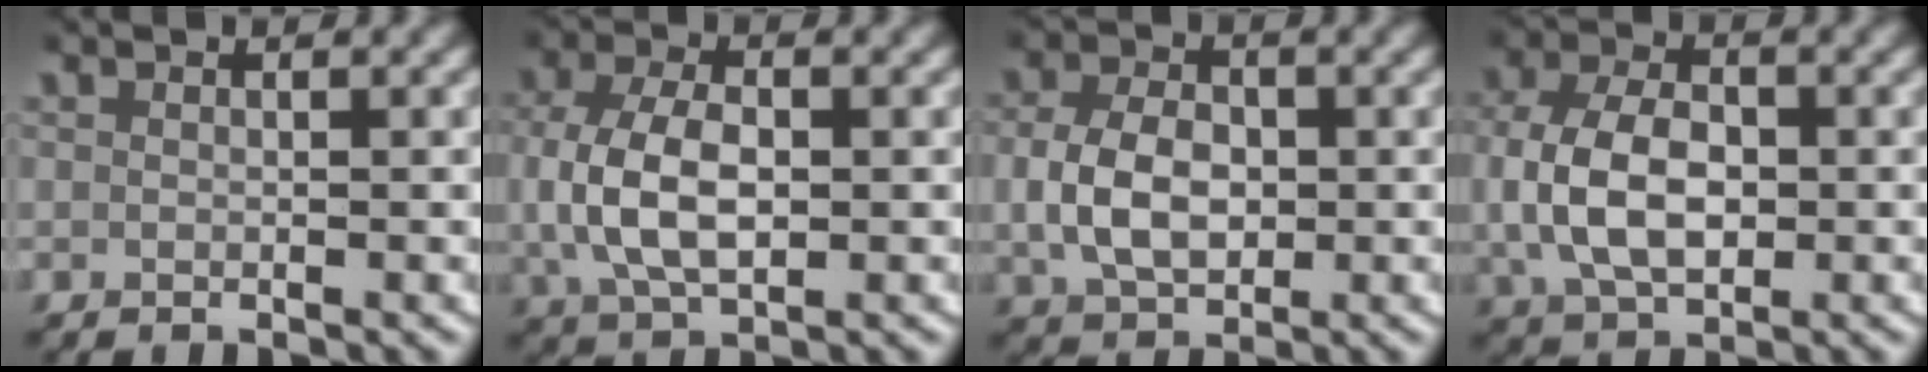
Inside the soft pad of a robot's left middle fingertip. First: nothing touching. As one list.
[{"total": 6.1, "force": [-0.1, 3.8, 4.8], "torque": [-0.119, -0.009, 0.009]}, {"total": 5.3, "force": [-0.1, 3.8, 3.7], "torque": [-0.077, -0.006, 0.006]}, {"total": 6.8, "force": [-0.1, 4.6, 4.9], "torque": [-0.118, -0.012, 0.010]}]